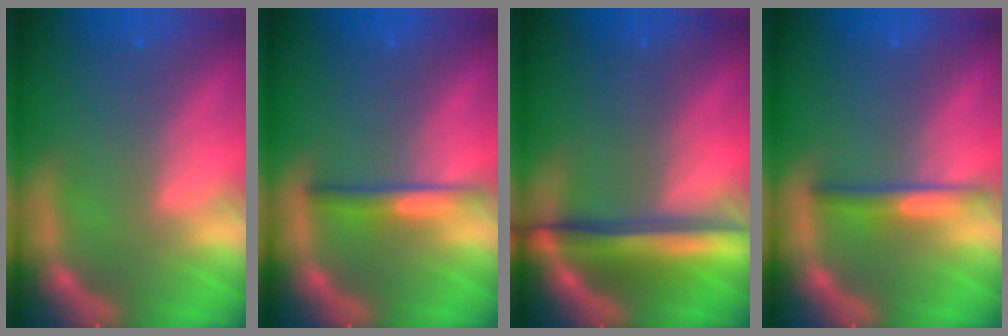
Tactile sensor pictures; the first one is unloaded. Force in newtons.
{"total": 2.4}
{"total": 6.5}
{"total": 2.4}